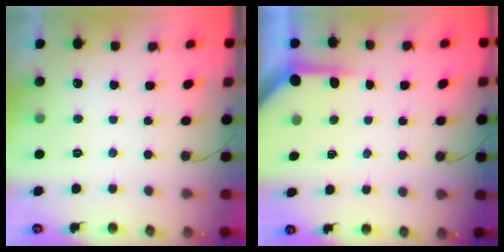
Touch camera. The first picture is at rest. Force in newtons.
{"total": 3.8, "press": 3.8, "slide": 0.3}